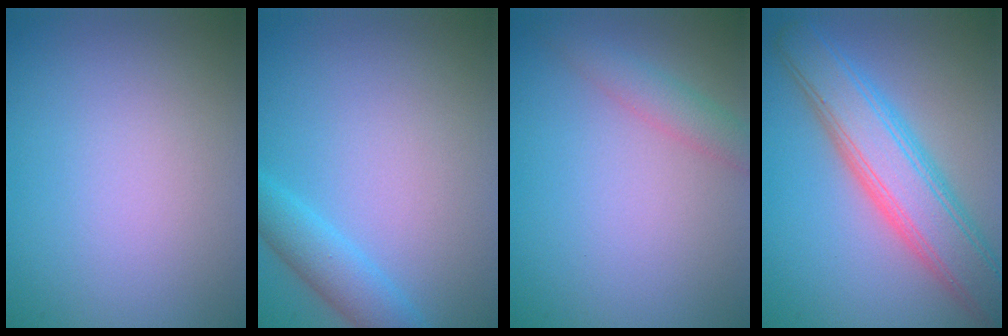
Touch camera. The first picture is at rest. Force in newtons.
{"total": 2.9, "press": 2.9, "slide": 0.2}
{"total": 2.1, "press": 2.1, "slide": 0.1}
{"total": 7.2, "press": 7.2, "slide": 0.3}